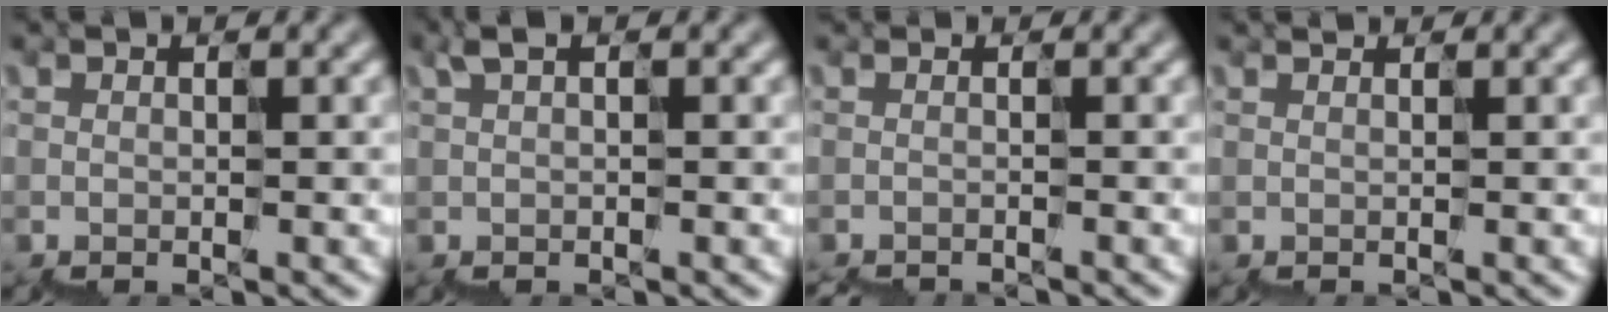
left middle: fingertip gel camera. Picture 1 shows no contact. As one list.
[{"total": 0.6, "force": [0.4, -0.1, 0.4], "torque": [-0.022, 0.004, 0.006]}, {"total": 1.6, "force": [-1.6, 0.0, -0.4], "torque": [0.018, -0.011, -0.010]}, {"total": 0.6, "force": [0.5, 0.3, 0.0], "torque": [0.011, 0.011, 0.001]}]